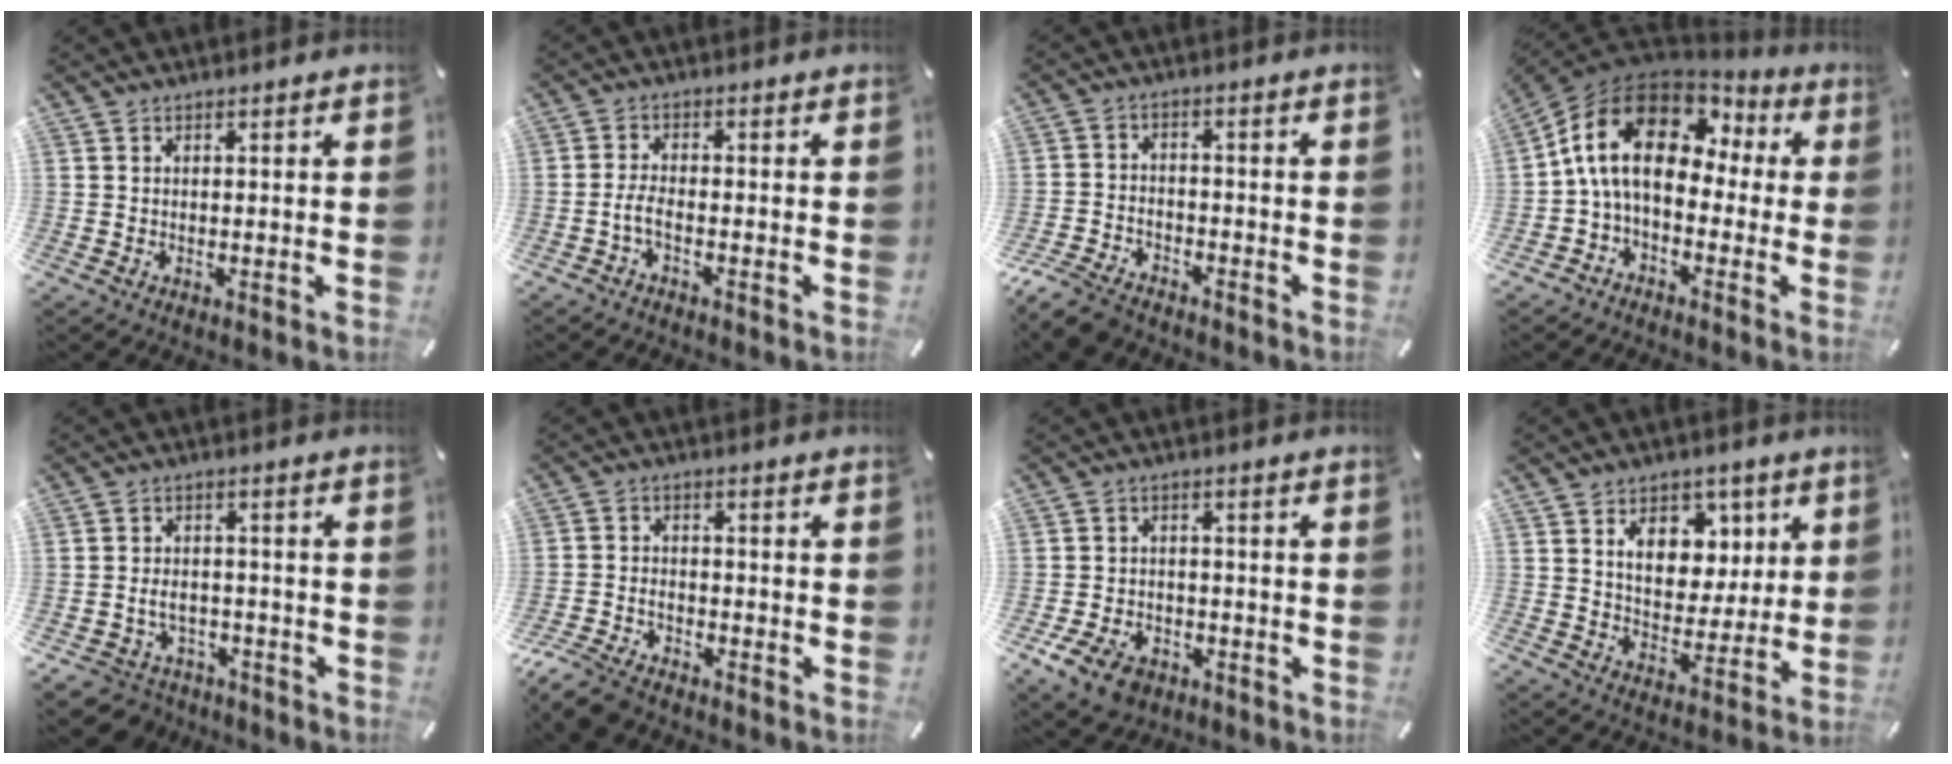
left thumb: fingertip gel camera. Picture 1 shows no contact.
{"total": 3.4, "force": [-1.7, 1.1, 2.8], "torque": [-0.061, 0.004, -0.034]}
{"total": 7.3, "force": [-6.1, 3.0, 2.6], "torque": [-0.063, 0.025, -0.121]}
{"total": 15.9, "force": [1.9, 10.6, 11.7], "torque": [-0.249, 0.010, 0.026]}
{"total": 5.9, "force": [-2.4, 4.9, 2.3], "torque": [-0.064, 0.012, -0.045]}
{"total": 6.9, "force": [-5.9, 2.7, 2.5], "torque": [-0.056, 0.024, -0.114]}
{"total": 7.8, "force": [-4.4, 5.1, 3.8], "torque": [-0.087, 0.019, -0.082]}
{"total": 11.0, "force": [4.2, 8.4, 5.8], "torque": [-0.079, -0.012, 0.073]}